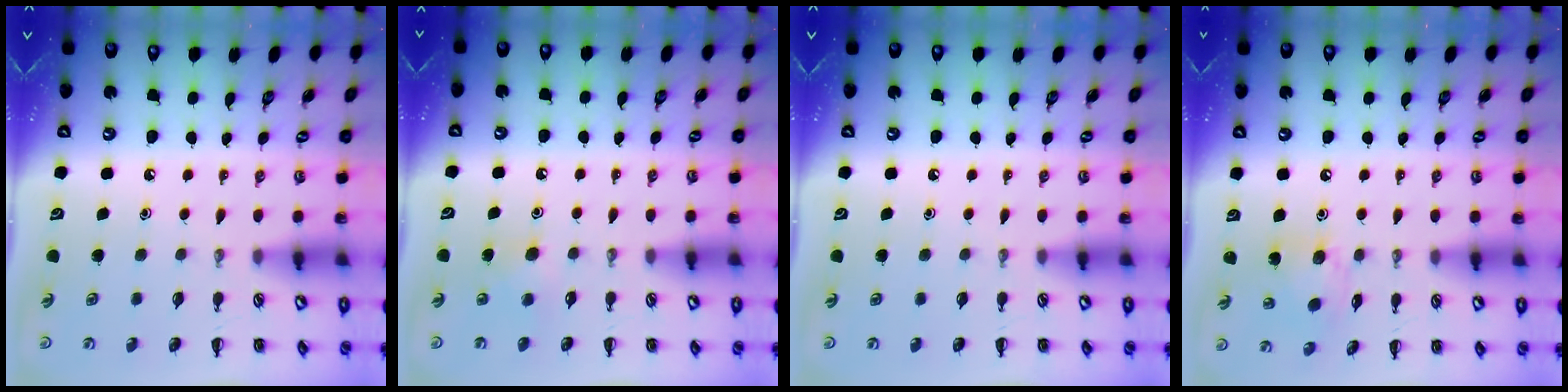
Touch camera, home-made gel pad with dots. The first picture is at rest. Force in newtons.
{"total": 4.2, "press": 3.8, "slide": 1.7}
{"total": 0.0}
{"total": 9.4, "press": 9.4, "slide": 0.9}